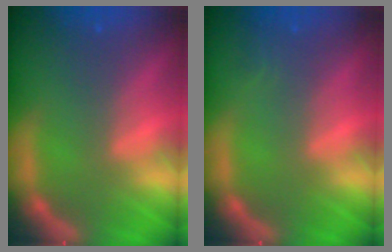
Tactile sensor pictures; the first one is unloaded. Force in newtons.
{"total": 0.9}